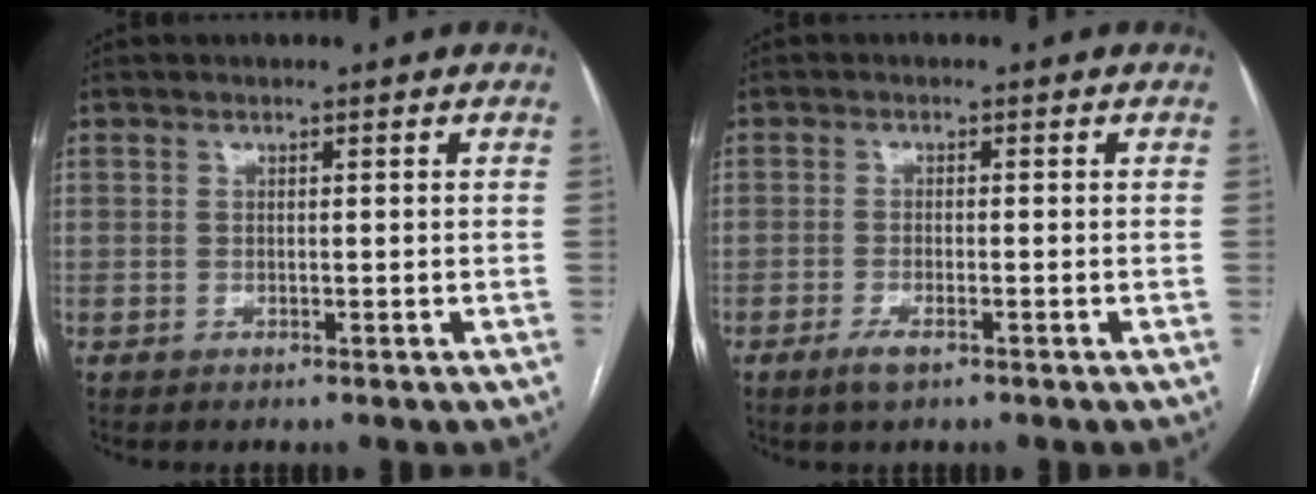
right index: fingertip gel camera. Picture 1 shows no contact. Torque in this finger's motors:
{"motor_torque": [0.30, -0.07, 0.08, 0.03]}